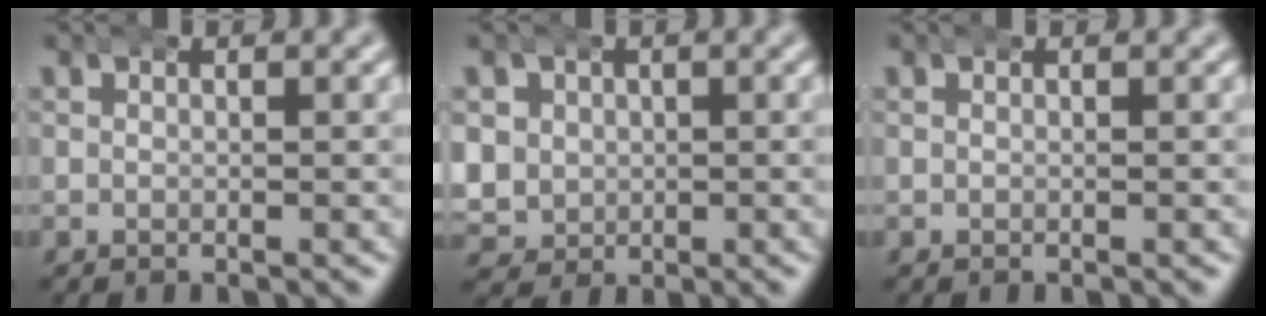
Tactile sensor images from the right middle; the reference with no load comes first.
{"total": 6.9, "force": [0.3, 6.4, 2.5], "torque": [-0.084, -0.026, -0.002]}
{"total": 0.0}